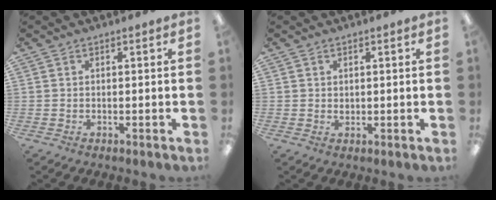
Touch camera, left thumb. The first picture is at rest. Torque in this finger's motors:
{"motor_torque": [-0.08, 0.05, -0.14, 0.00, -0.01]}